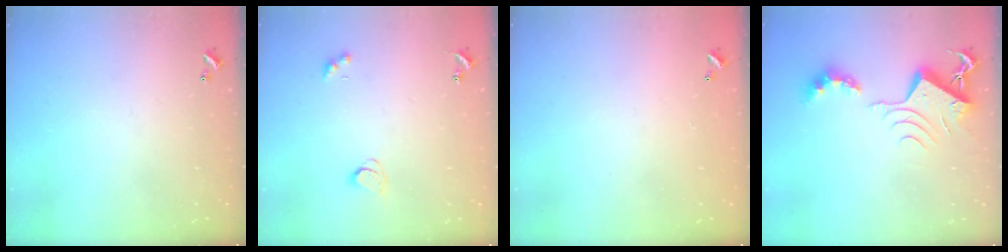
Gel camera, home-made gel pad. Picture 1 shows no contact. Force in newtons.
{"total": 2.2, "press": 2.1, "slide": 0.7}
{"total": 2.8, "press": 2.8, "slide": 0.1}
{"total": 9.7, "press": 9.6, "slide": 1.1}